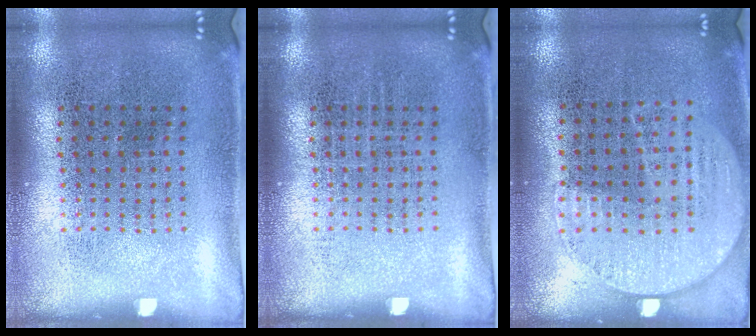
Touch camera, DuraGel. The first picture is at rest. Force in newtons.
{"total": 0.0}
{"total": 0.8, "press": 0.6, "slide": 0.5}